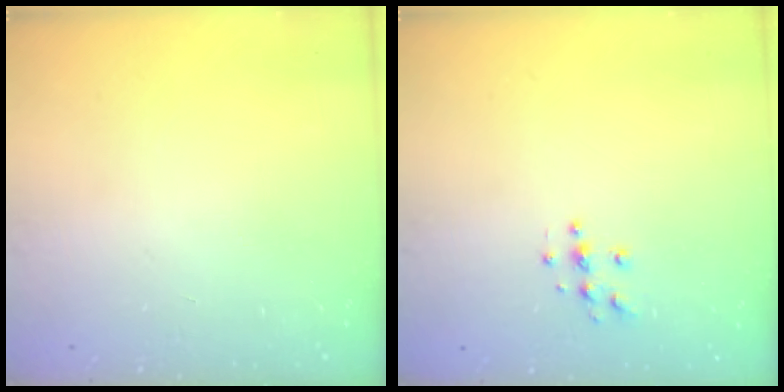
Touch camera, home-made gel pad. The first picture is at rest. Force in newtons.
{"total": 5.2, "press": 5.1, "slide": 0.5}